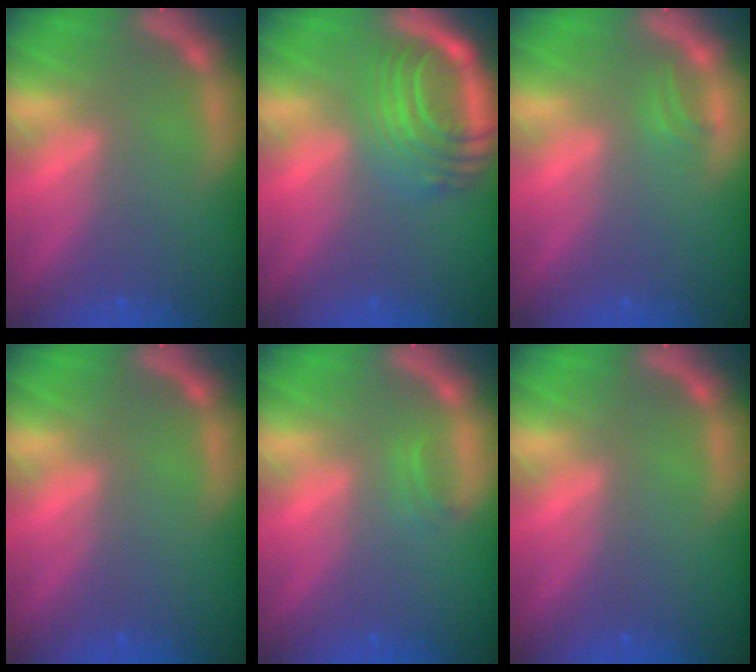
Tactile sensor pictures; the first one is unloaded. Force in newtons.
{"total": 8.1}
{"total": 0.9}
{"total": 0.0}
{"total": 0.9}
{"total": 0.0}